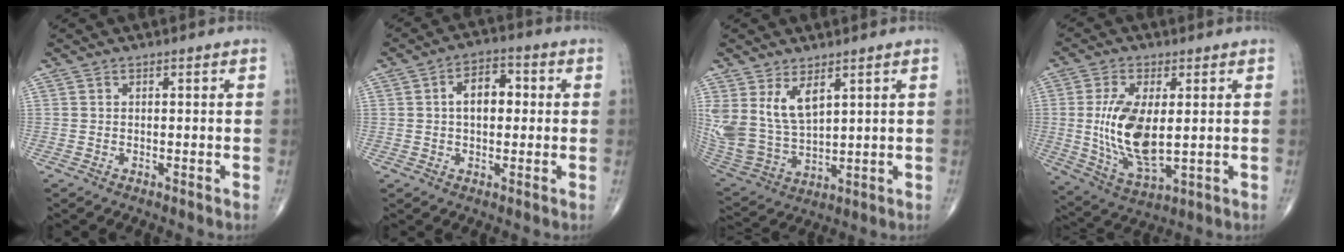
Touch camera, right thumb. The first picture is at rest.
{"total": 7.3, "force": [0.9, 4.5, 5.8], "torque": [-0.078, 0.018, 0.007]}
{"total": 11.7, "force": [5.2, 6.1, 8.5], "torque": [-0.166, -0.026, 0.123]}
{"total": 13.7, "force": [0.7, 6.2, 12.2], "torque": [-0.240, -0.020, 0.026]}